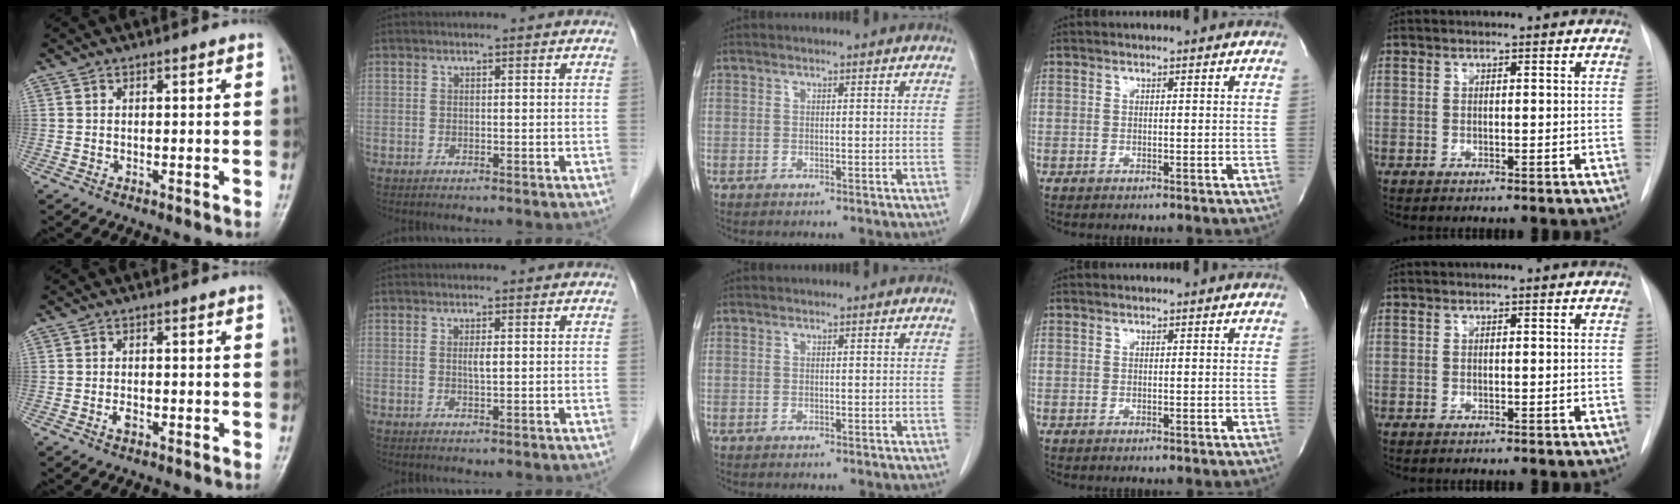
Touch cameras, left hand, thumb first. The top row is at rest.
{"thumb": {"total": 1.5, "force": [-0.7, 0.8, 1.0], "torque": [-0.018, 0.004, -0.012]}, "index": {"total": 1.2, "force": [-0.3, 0.1, 1.1], "torque": [-0.026, -0.007, -0.004]}}